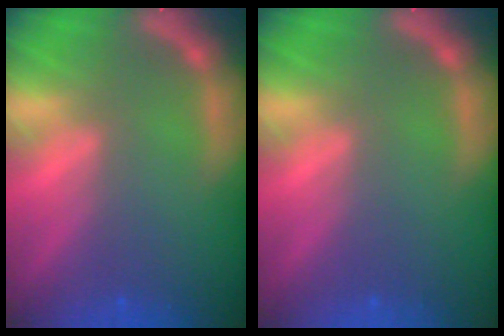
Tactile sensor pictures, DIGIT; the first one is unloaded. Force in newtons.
{"total": 0.0}